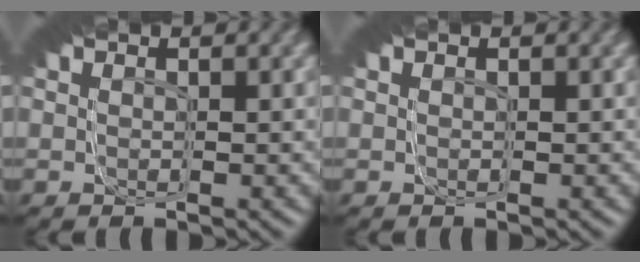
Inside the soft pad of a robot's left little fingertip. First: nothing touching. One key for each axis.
{"total": 0.0}